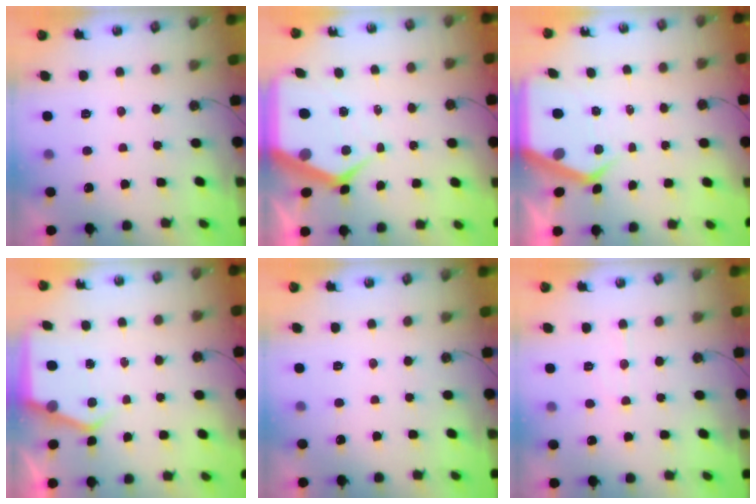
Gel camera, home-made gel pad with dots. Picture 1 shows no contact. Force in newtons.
{"total": 11.5, "press": 11.4, "slide": 0.9}
{"total": 6.8, "press": 6.7, "slide": 0.6}
{"total": 4.7, "press": 4.7, "slide": 0.7}
{"total": 0.0}
{"total": 5.2, "press": 5.1, "slide": 0.6}